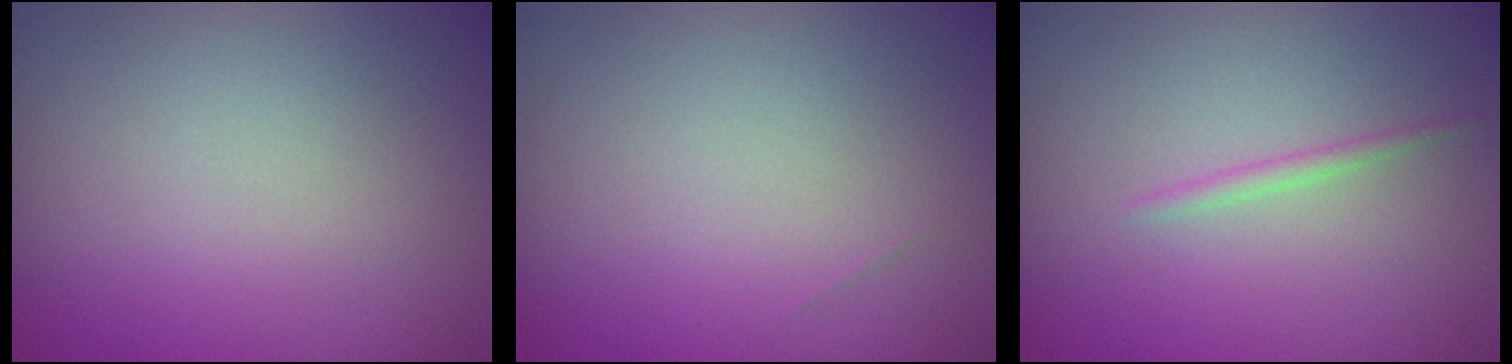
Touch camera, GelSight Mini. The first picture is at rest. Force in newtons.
{"total": 0.0}
{"total": 0.8, "press": 0.8, "slide": 0.0}